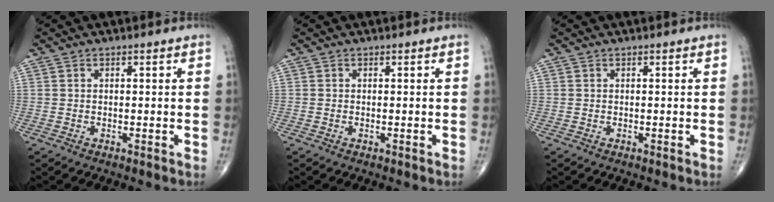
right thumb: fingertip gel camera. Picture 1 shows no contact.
{"total": 0.0}
{"total": 0.0}